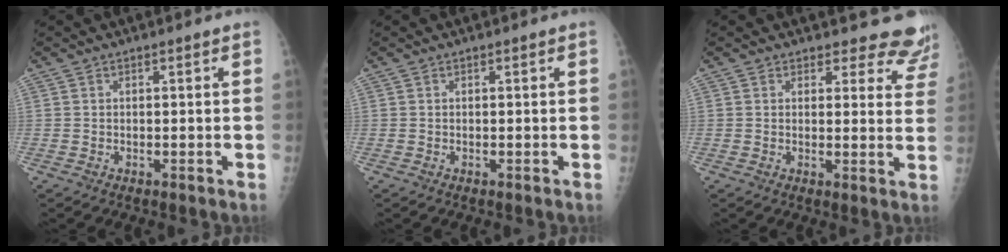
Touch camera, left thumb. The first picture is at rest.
{"total": 0.0}
{"total": 9.6, "force": [9.0, 3.3, -0.2], "torque": [0.060, -0.065, 0.067]}